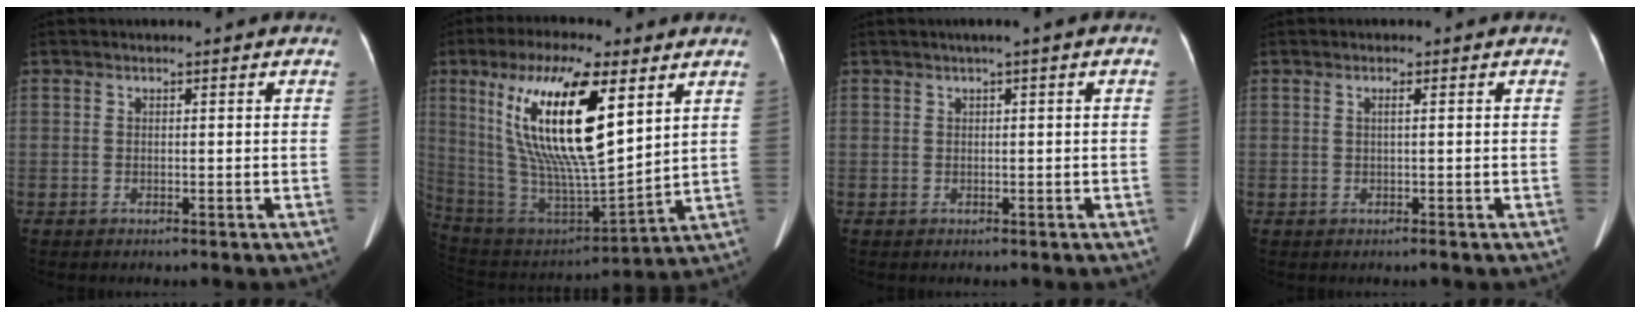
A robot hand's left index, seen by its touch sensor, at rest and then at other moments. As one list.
[{"total": 20.8, "force": [8.0, 4.6, 18.7], "torque": [-0.373, 0.003, 0.147]}, {"total": 1.6, "force": [0.6, -0.2, 1.5], "torque": [-0.028, 0.010, 0.010]}, {"total": 1.1, "force": [-0.1, -0.3, 1.1], "torque": [-0.019, -0.001, -0.003]}]